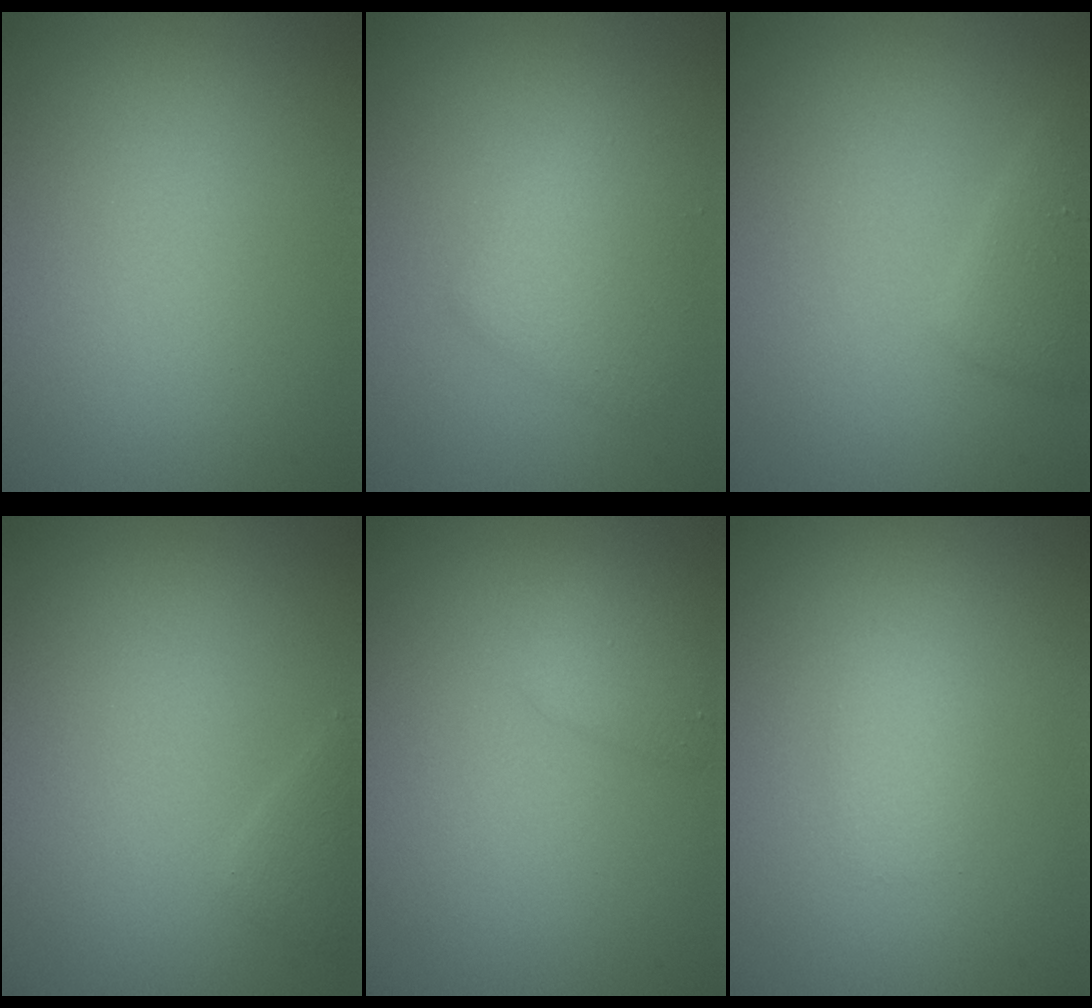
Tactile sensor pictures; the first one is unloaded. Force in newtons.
{"total": 2.8, "press": 2.8, "slide": 0.2}
{"total": 2.0, "press": 2.0, "slide": 0.2}
{"total": 1.1, "press": 1.1, "slide": 0.1}
{"total": 1.8, "press": 1.8, "slide": 0.2}
{"total": 1.0, "press": 1.0, "slide": 0.0}